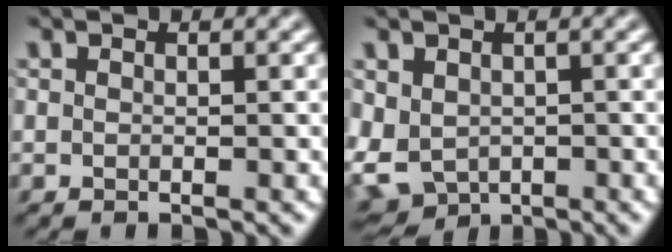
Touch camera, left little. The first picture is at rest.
{"total": 5.4, "force": [-0.5, 4.3, 3.2], "torque": [-0.083, -0.010, -0.006]}